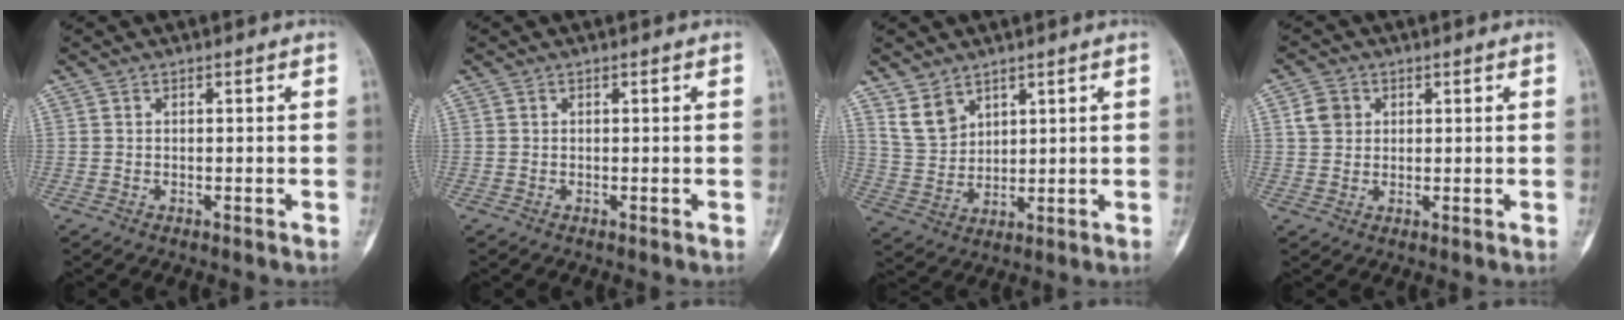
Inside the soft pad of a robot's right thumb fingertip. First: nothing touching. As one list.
[{"total": 0.0}, {"total": 6.4, "force": [4.4, 4.1, 2.3], "torque": [-0.031, -0.026, 0.100]}, {"total": 4.0, "force": [1.3, 3.4, 1.6], "torque": [-0.015, 0.001, 0.023]}]